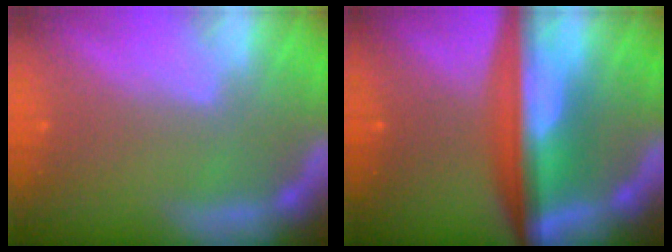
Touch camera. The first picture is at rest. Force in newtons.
{"total": 10.0}